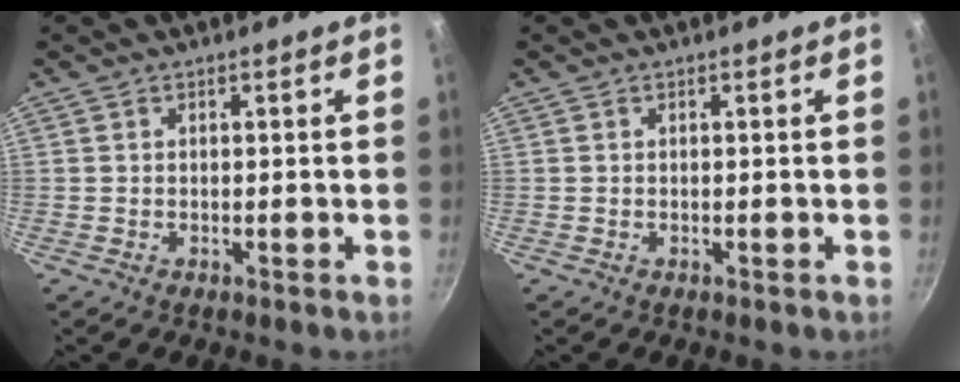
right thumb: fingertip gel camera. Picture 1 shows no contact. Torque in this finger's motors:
{"motor_torque": [0.00, 0.00, 0.00, 0.00, 0.00]}